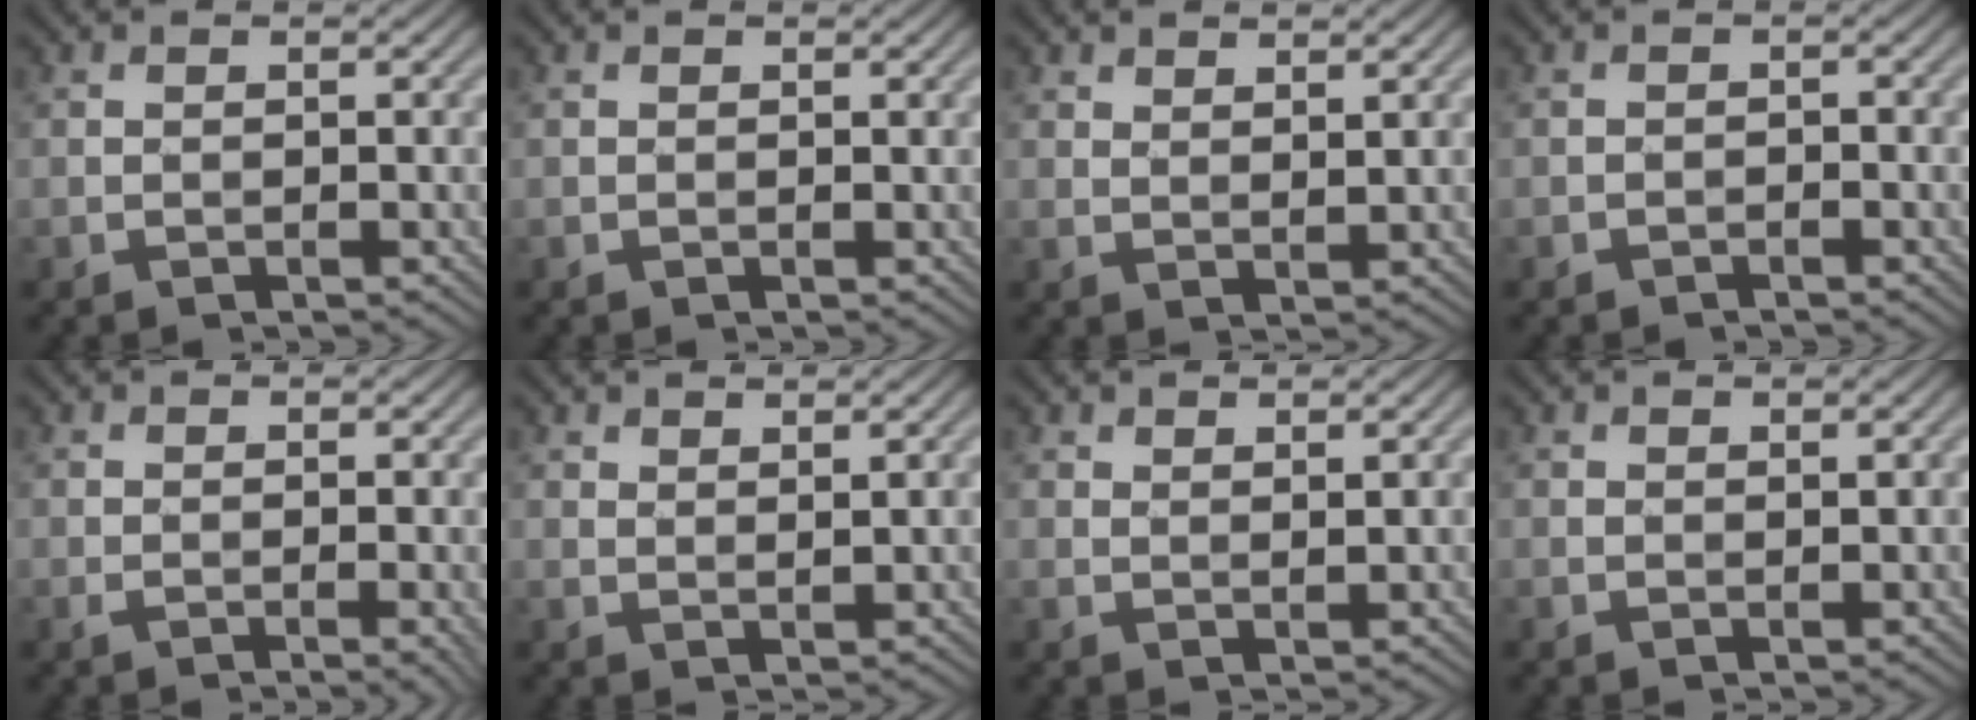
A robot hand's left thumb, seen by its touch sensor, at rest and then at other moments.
{"total": 0.7, "force": [0.4, 0.3, 0.4], "torque": [-0.005, 0.002, 0.011]}
{"total": 2.8, "force": [2.3, 0.9, 1.4], "torque": [-0.023, -0.002, 0.045]}
{"total": 1.0, "force": [-1.0, 0.0, 0.0], "torque": [0.004, 0.001, -0.018]}
{"total": 2.4, "force": [0.3, 0.7, 2.3], "torque": [-0.035, 0.004, 0.003]}
{"total": 2.8, "force": [2.3, 0.9, 1.4], "torque": [-0.022, -0.002, 0.044]}
{"total": 2.4, "force": [1.9, 0.7, 1.2], "torque": [-0.018, -0.002, 0.038]}
{"total": 1.5, "force": [1.1, 0.6, 0.8], "torque": [-0.009, 0.000, 0.026]}